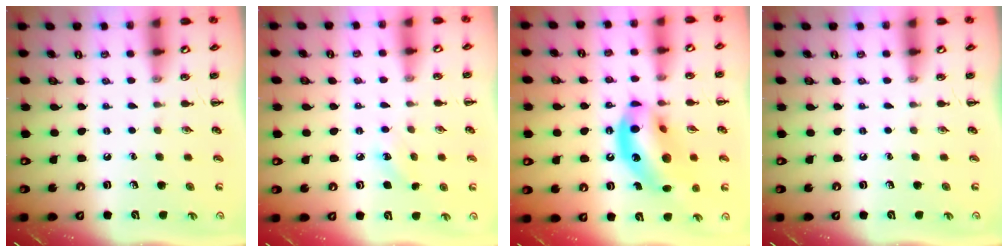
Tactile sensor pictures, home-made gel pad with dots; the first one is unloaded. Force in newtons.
{"total": 5.2, "press": 5.0, "slide": 1.3}
{"total": 18.3, "press": 17.6, "slide": 4.8}
{"total": 0.0}